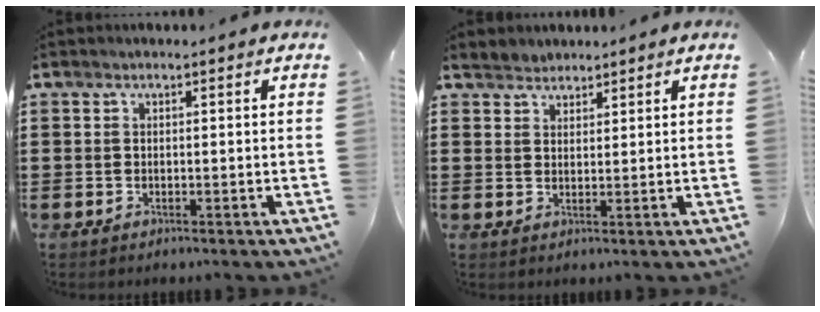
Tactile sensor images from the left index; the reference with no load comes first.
{"total": 2.0, "force": [1.8, 0.9, -0.5], "torque": [0.003, 0.006, 0.035]}